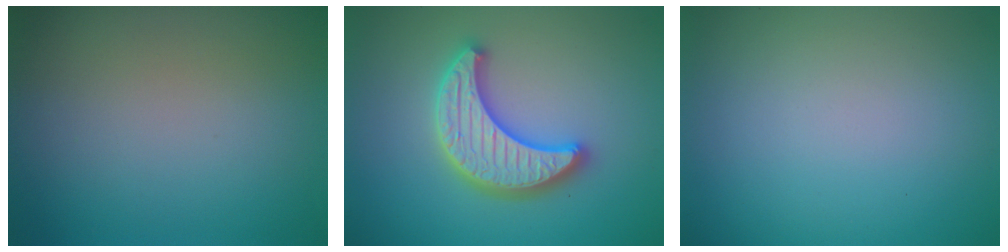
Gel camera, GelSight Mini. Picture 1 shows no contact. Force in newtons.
{"total": 5.3, "press": 5.2, "slide": 0.9}
{"total": 0.0}